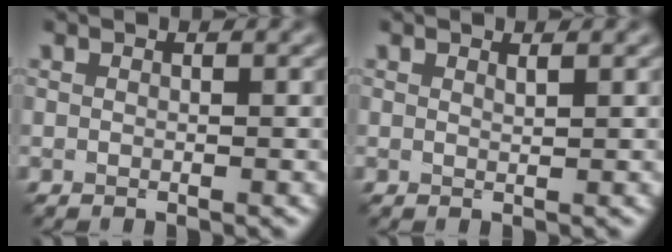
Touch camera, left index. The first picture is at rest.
{"total": 0.5, "force": [0.5, 0.0, 0.2], "torque": [-0.001, -0.003, 0.009]}